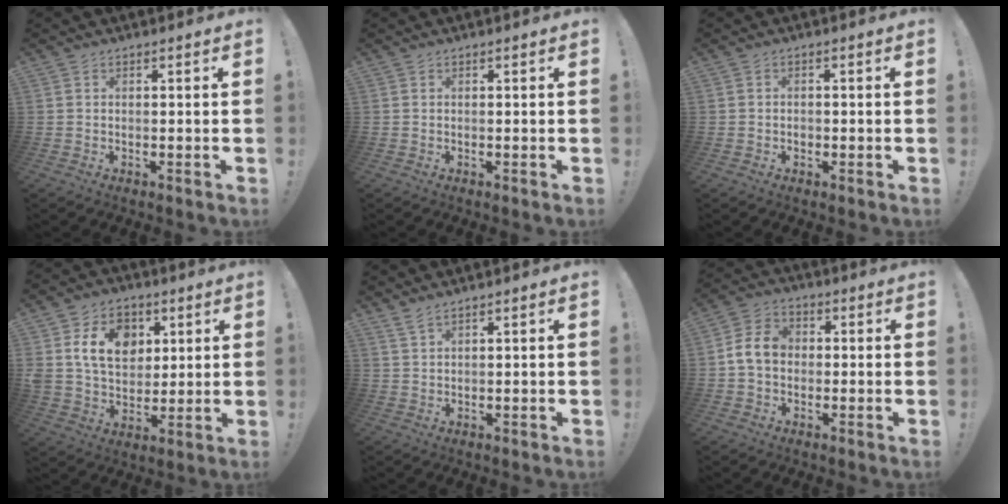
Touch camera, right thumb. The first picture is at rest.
{"total": 0.0}
{"total": 0.9, "force": [-0.5, 0.7, 0.4], "torque": [0.001, -0.001, -0.010]}
{"total": 15.1, "force": [5.3, 11.3, 8.5], "torque": [-0.141, -0.011, 0.103]}
{"total": 2.1, "force": [1.7, 0.1, 1.3], "torque": [-0.036, -0.002, 0.033]}
{"total": 8.6, "force": [0.1, 6.8, 5.4], "torque": [-0.097, 0.023, 0.009]}